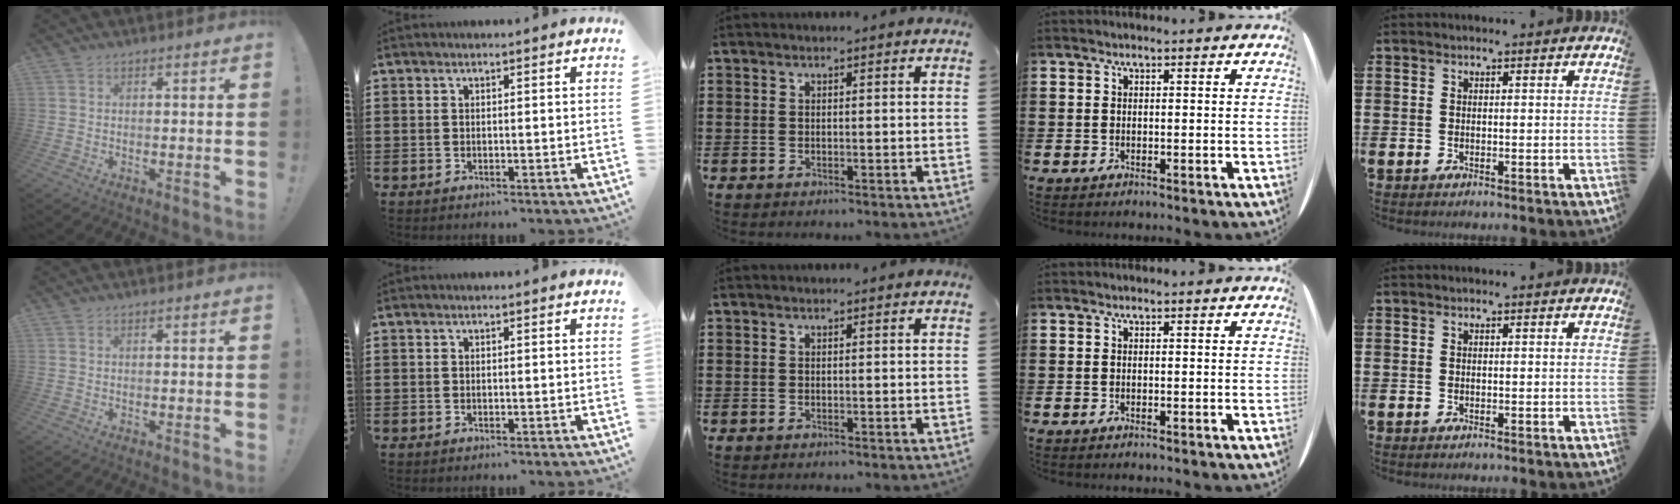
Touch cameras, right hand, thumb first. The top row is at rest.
{}